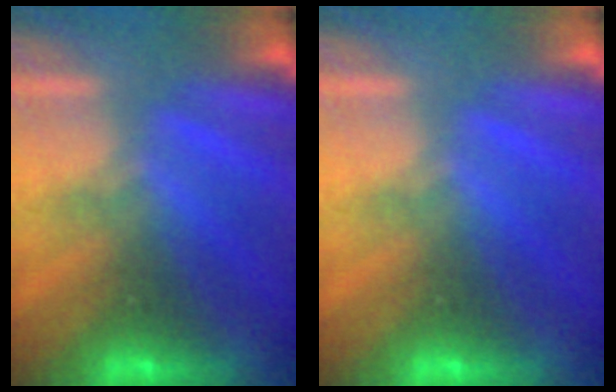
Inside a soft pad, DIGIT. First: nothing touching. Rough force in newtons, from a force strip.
{"total": 0.0}